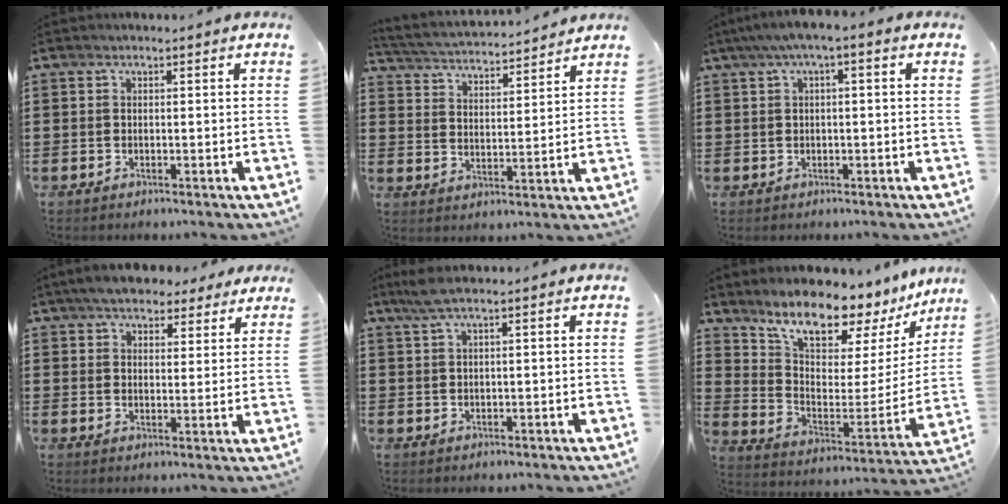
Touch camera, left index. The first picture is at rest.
{"total": 3.2, "force": [3.2, -0.1, 0.3], "torque": [-0.027, -0.028, 0.048]}
{"total": 2.3, "force": [-0.5, 0.3, 2.2], "torque": [-0.036, 0.003, -0.011]}
{"total": 5.3, "force": [4.8, 1.7, 1.5], "torque": [-0.045, -0.001, 0.090]}
{"total": 2.3, "force": [1.2, 0.0, 1.9], "torque": [-0.039, 0.000, 0.022]}
{"total": 10.2, "force": [8.8, 2.9, 4.3], "torque": [-0.098, -0.073, 0.147]}